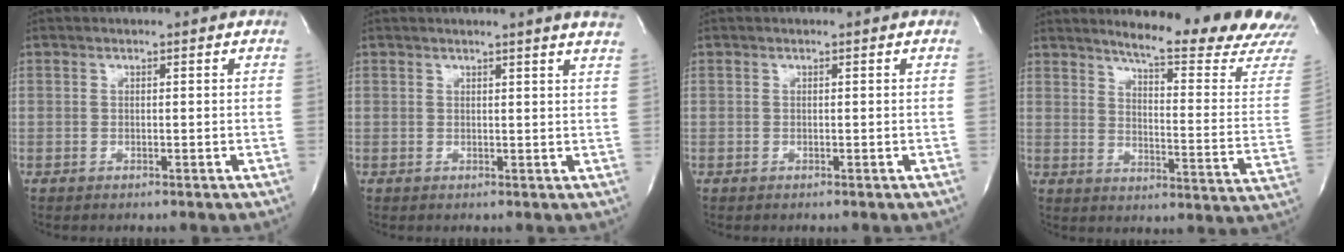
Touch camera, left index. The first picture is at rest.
{"total": 5.1, "force": [4.5, -0.8, 2.3], "torque": [-0.030, -0.006, 0.035]}
{"total": 0.0}
{"total": 20.1, "force": [18.5, -0.4, 7.7], "torque": [-0.112, -0.115, 0.220]}